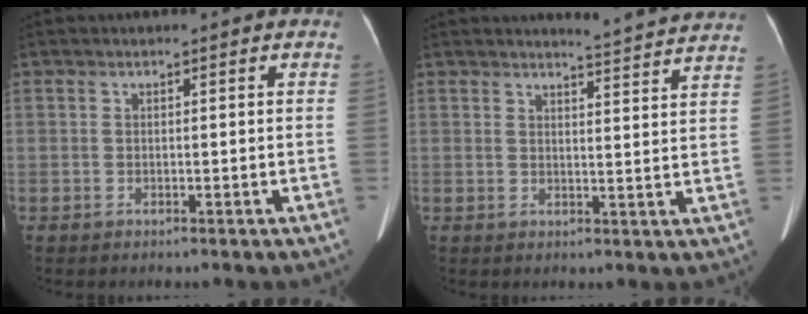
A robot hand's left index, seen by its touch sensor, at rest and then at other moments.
{"total": 8.1, "force": [7.9, -0.8, 1.2], "torque": [-0.030, -0.024, 0.084]}